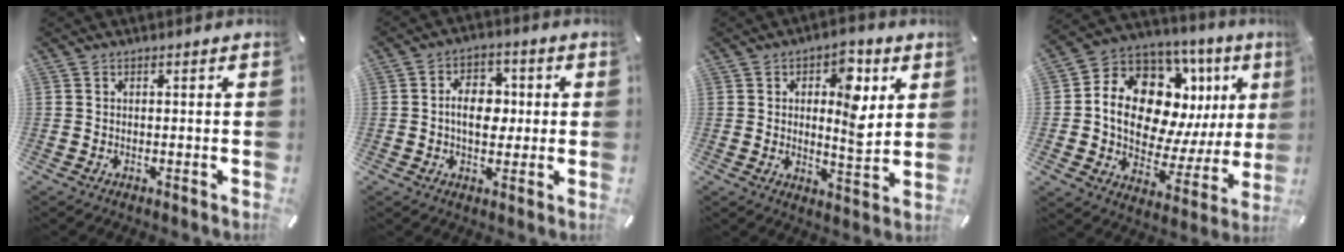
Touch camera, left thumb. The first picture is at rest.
{"total": 8.5, "force": [-0.1, 5.9, 6.1], "torque": [-0.090, 0.002, -0.007]}
{"total": 10.2, "force": [3.3, 5.3, 8.1], "torque": [-0.098, -0.018, 0.049]}
{"total": 16.3, "force": [5.5, 11.2, 10.5], "torque": [-0.171, -0.049, 0.095]}